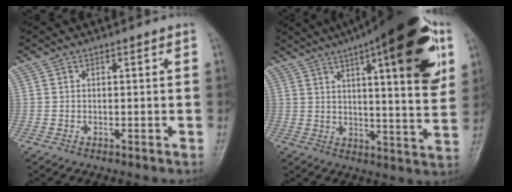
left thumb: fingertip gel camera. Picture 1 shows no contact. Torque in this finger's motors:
{"motor_torque": [1.65, 1.82, 2.19, -0.58, 0.46]}